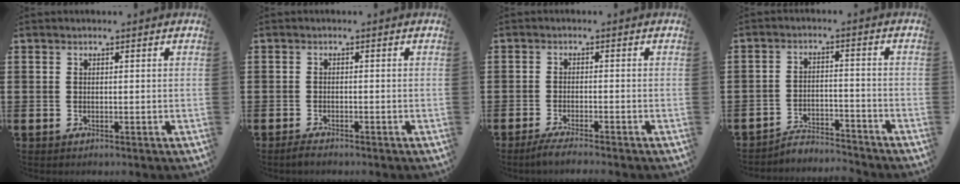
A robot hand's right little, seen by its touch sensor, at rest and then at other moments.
{"total": 1.1, "force": [-0.8, 0.3, 0.6], "torque": [-0.013, -0.002, -0.017]}
{"total": 2.1, "force": [-1.7, 0.0, 1.2], "torque": [-0.018, 0.001, -0.032]}
{"total": 3.7, "force": [-3.7, 0.3, 0.1], "torque": [-0.007, 0.005, -0.080]}